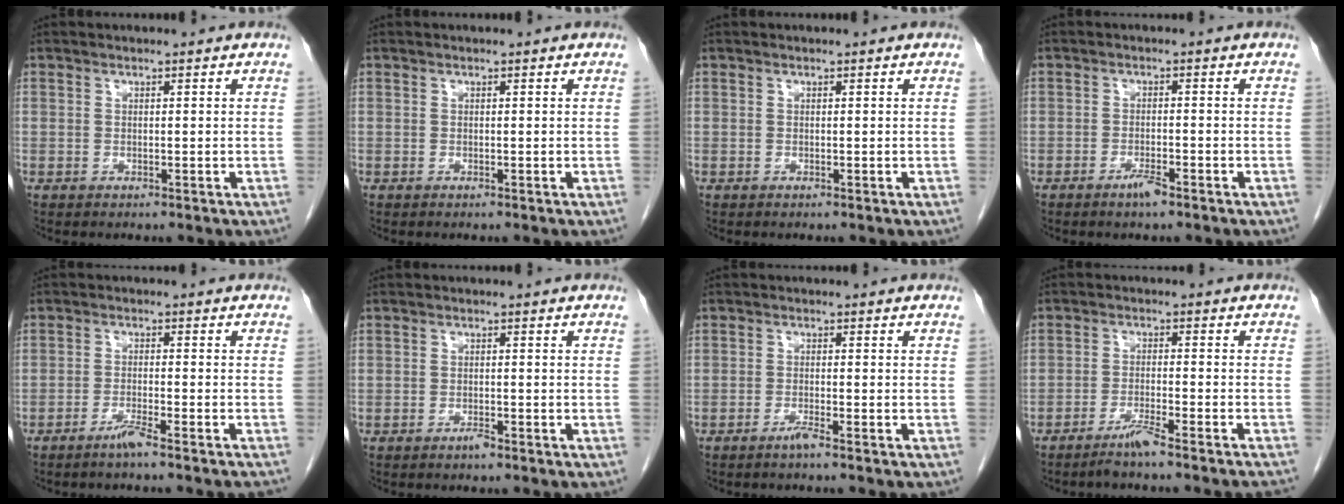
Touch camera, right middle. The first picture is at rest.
{"total": 0.0}
{"total": 0.0}
{"total": 2.3, "force": [-1.7, 0.1, 1.6], "torque": [-0.034, -0.003, -0.029]}
{"total": 3.4, "force": [-2.7, -0.8, 2.0], "torque": [-0.040, -0.006, -0.046]}
{"total": 1.0, "force": [-0.8, 0.0, 0.6], "torque": [-0.016, -0.002, -0.013]}
{"total": 1.6, "force": [-1.2, -0.4, 0.9], "torque": [-0.023, -0.003, -0.024]}
{"total": 4.9, "force": [-3.9, -1.2, 2.6], "torque": [-0.044, -0.010, -0.069]}